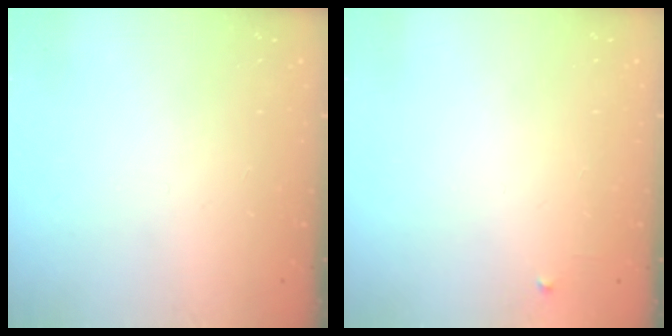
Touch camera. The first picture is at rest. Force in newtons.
{"total": 2.4, "press": 2.3, "slide": 0.4}